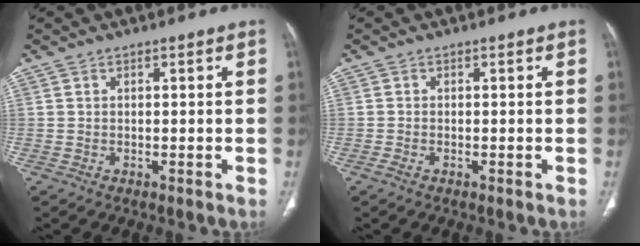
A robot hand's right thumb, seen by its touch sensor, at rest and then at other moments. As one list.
[{"total": 0.8, "force": [-0.5, 0.2, 0.6], "torque": [-0.020, 0.000, -0.013]}]